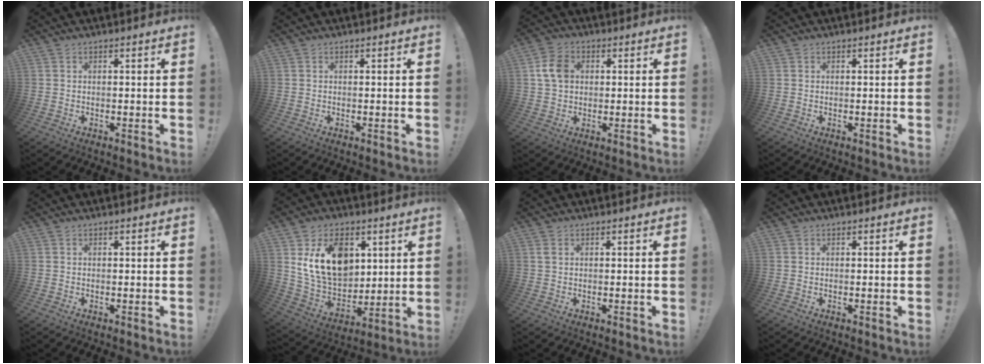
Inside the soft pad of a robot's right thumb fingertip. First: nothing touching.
{"total": 0.0}
{"total": 8.8, "force": [1.8, 6.7, 5.3], "torque": [-0.089, 0.013, 0.038]}
{"total": 0.0}
{"total": 0.0}
{"total": 19.2, "force": [6.9, 13.6, 11.7], "torque": [-0.197, -0.032, 0.130]}
{"total": 1.0, "force": [0.6, 0.5, 0.7], "torque": [-0.007, -0.001, 0.009]}
{"total": 0.0}